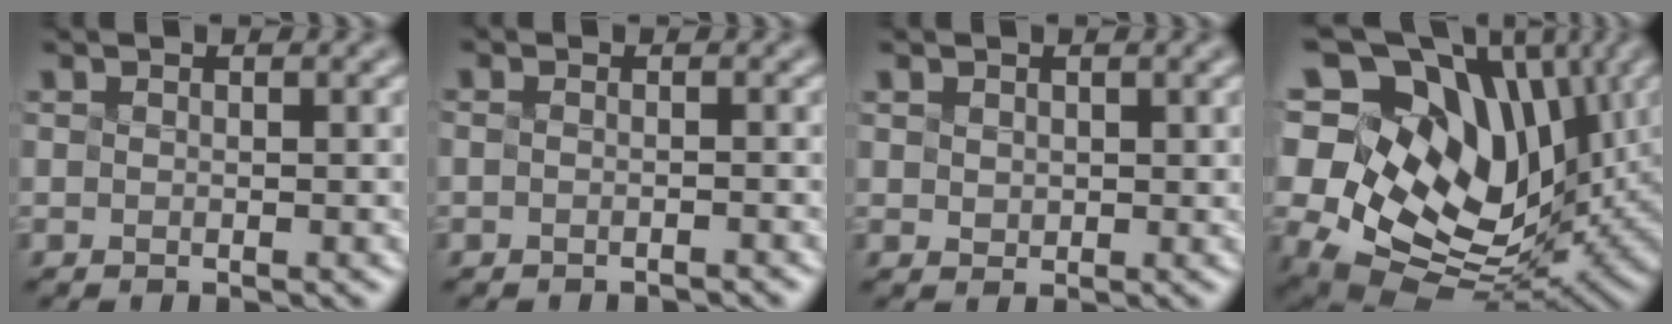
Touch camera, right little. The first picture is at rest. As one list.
[{"total": 2.3, "force": [-1.9, -0.9, -0.8], "torque": [0.006, -0.022, -0.014]}, {"total": 1.4, "force": [-0.2, -0.7, -1.2], "torque": [0.002, -0.008, 0.029]}, {"total": 16.0, "force": [3.1, 11.7, 10.5], "torque": [-0.189, -0.004, 0.098]}]